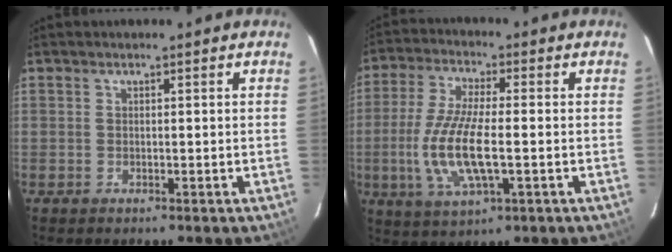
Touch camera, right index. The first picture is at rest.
{"total": 12.4, "force": [-2.3, 3.5, 11.6], "torque": [-0.244, -0.011, -0.044]}